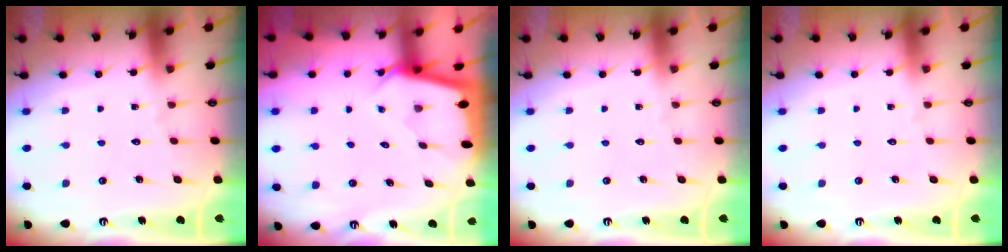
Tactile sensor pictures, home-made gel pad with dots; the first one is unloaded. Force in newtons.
{"total": 2.3, "press": 2.3, "slide": 0.2}
{"total": 0.0}
{"total": 0.0}